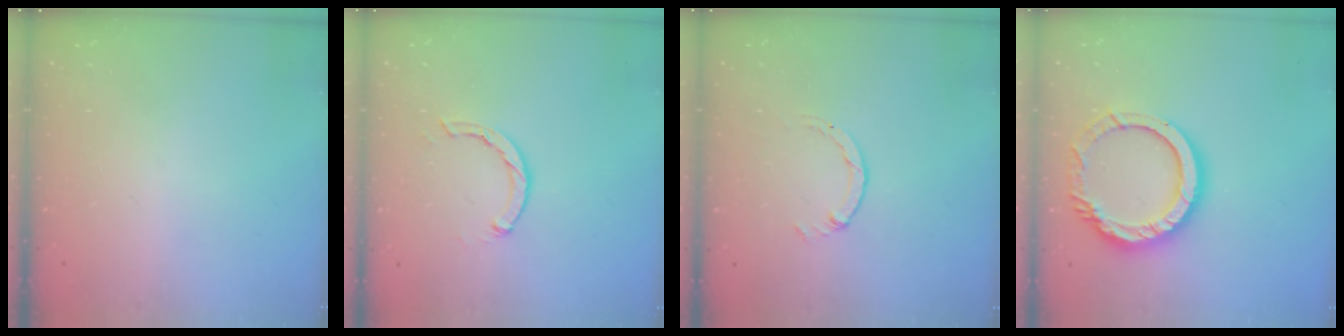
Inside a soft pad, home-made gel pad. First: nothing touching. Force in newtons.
{"total": 2.1, "press": 2.1, "slide": 0.3}
{"total": 1.1, "press": 1.1, "slide": 0.2}
{"total": 14.2, "press": 14.1, "slide": 1.3}